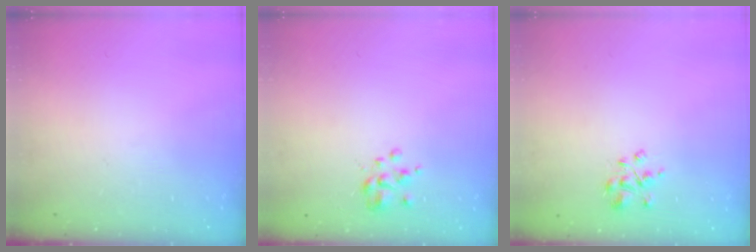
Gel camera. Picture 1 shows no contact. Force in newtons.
{"total": 2.0, "press": 1.9, "slide": 0.6}
{"total": 3.5, "press": 3.4, "slide": 0.6}